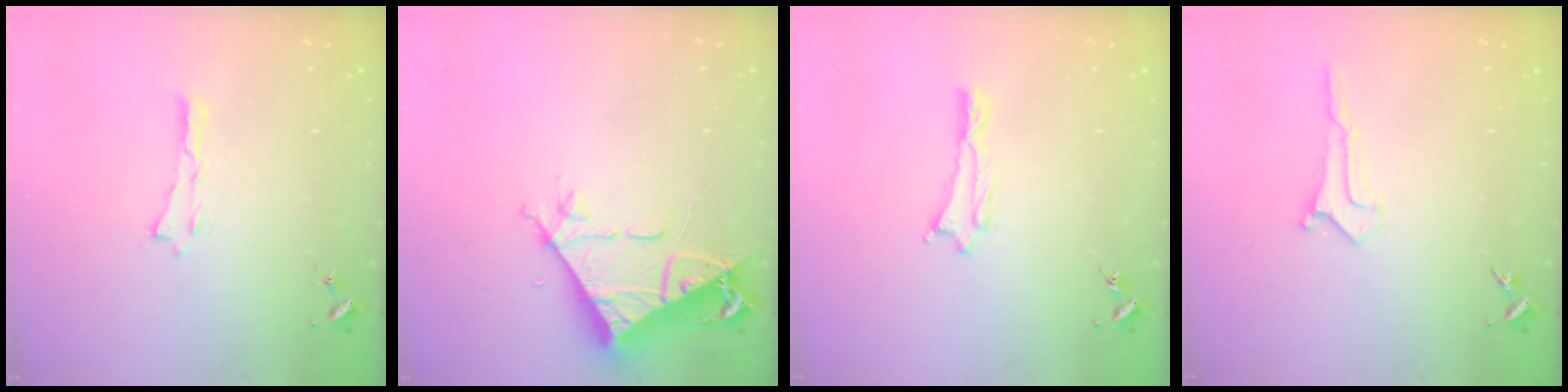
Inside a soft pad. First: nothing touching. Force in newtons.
{"total": 7.1, "press": 7.0, "slide": 0.8}
{"total": 0.5, "press": 0.5, "slide": 0.2}
{"total": 0.0}